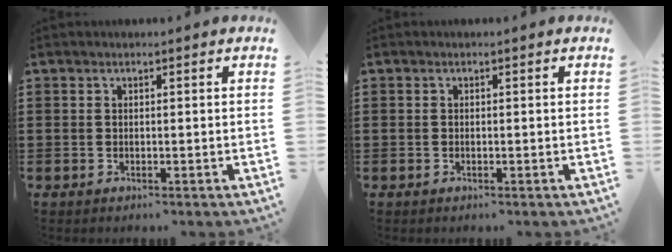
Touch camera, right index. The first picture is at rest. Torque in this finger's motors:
{"motor_torque": [-0.88, 1.26, 0.00, 0.00]}